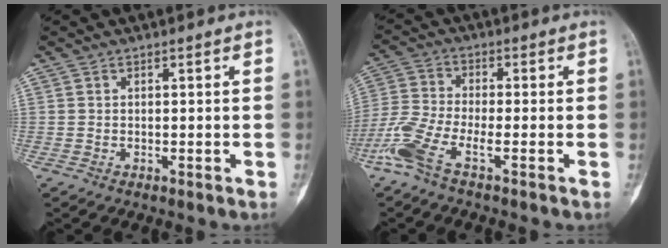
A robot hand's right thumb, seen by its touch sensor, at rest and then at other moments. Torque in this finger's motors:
{"motor_torque": [0.17, 0.08, 0.24, 0.02, 0.09]}